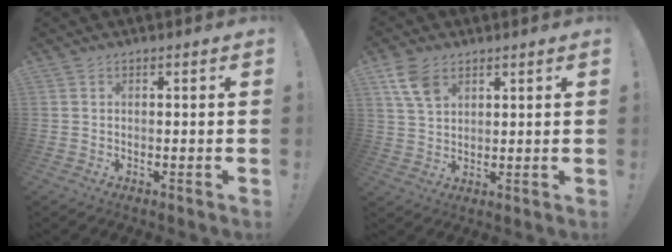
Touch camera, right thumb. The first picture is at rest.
{"total": 8.0, "force": [4.4, 4.8, 4.7], "torque": [-0.084, -0.009, 0.088]}